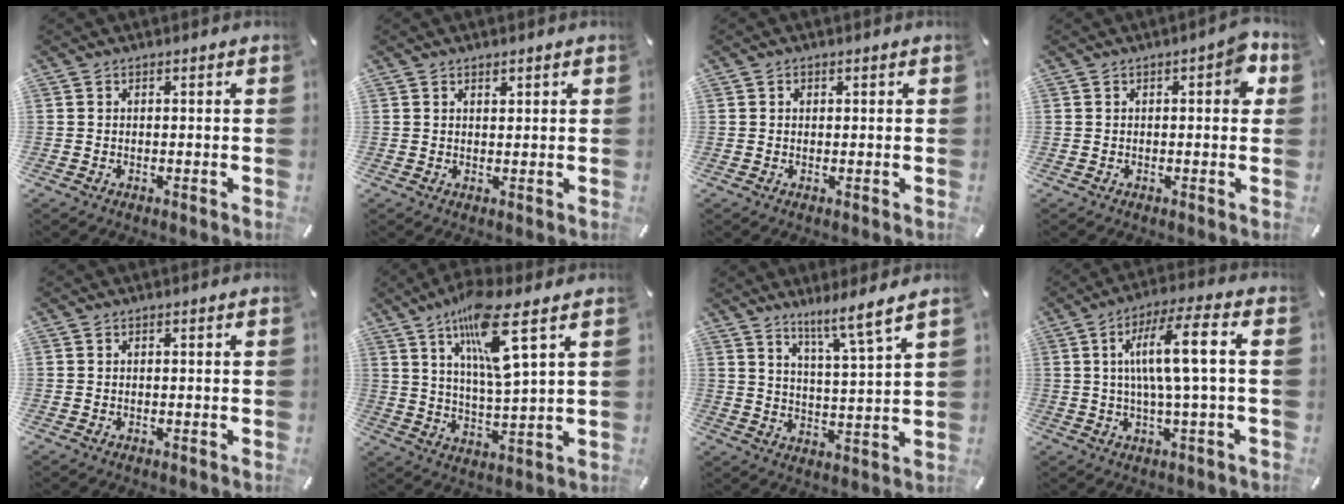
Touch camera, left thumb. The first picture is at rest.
{"total": 1.0, "force": [0.8, 0.6, 0.4], "torque": [0.000, -0.002, 0.013]}
{"total": 0.8, "force": [0.2, 0.7, 0.3], "torque": [0.001, 0.000, 0.002]}
{"total": 5.1, "force": [0.9, 2.2, 4.5], "torque": [-0.047, -0.002, 0.006]}
{"total": 0.0}
{"total": 13.7, "force": [7.7, 2.2, 11.2], "torque": [-0.214, -0.026, 0.123]}
{"total": 7.8, "force": [6.7, -0.2, 4.0], "torque": [-0.065, -0.052, 0.111]}
{"total": 12.4, "force": [1.7, 1.6, 12.1], "torque": [-0.224, 0.003, 0.021]}